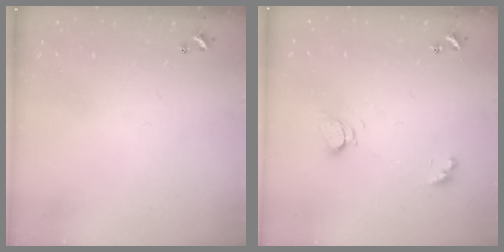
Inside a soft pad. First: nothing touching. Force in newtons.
{"total": 4.7, "press": 4.7, "slide": 0.3}